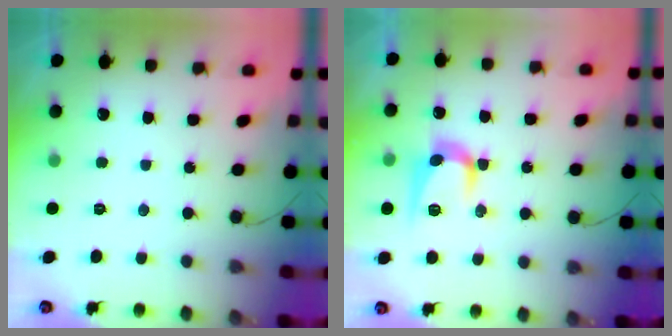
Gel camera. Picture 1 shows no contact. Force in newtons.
{"total": 10.7, "press": 10.7, "slide": 0.6}